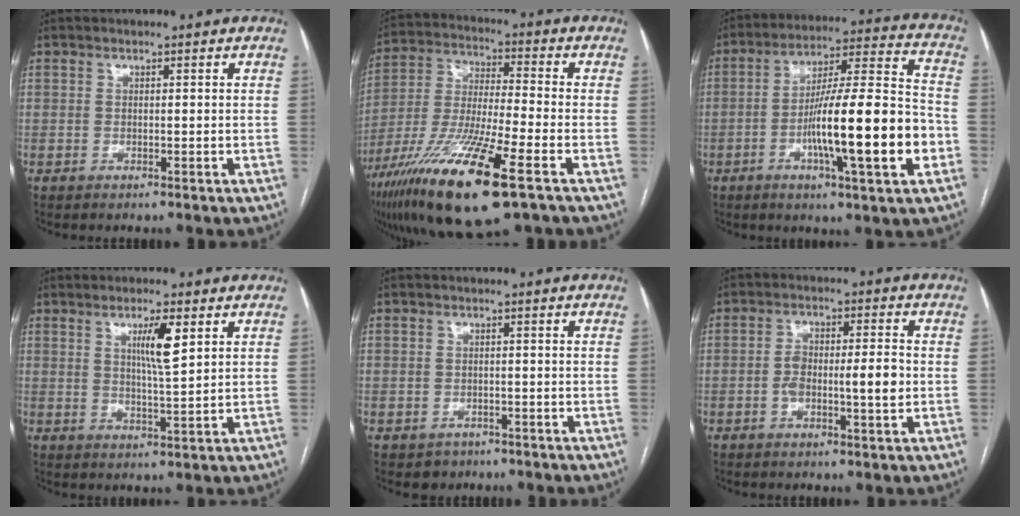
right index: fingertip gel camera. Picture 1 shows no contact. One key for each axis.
{"total": 19.5, "fx": -10.5, "fy": 1.7, "fz": 16.3, "tx": -0.322, "ty": -0.047, "tz": -0.189}
{"total": 18.5, "fx": -5.0, "fy": 1.3, "fz": 17.8, "tx": -0.289, "ty": 0.004, "tz": -0.077}
{"total": 5.4, "fx": 2.3, "fy": 0.0, "fz": 4.9, "tx": -0.087, "ty": -0.005, "tz": 0.039}
{"total": 3.0, "fx": -1.5, "fy": 2.6, "fz": 0.0, "tx": 0.002, "ty": 0.011, "tz": -0.017}
{"total": 7.3, "fx": -1.1, "fy": 1.8, "fz": 7.0, "tx": -0.125, "ty": 0.012, "tz": -0.017}